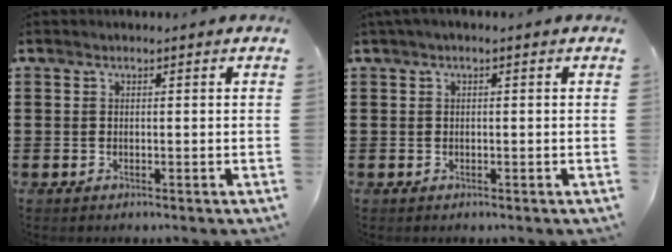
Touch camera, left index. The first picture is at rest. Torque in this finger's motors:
{"motor_torque": [0.68, 0.23, 0.50, 0.14]}